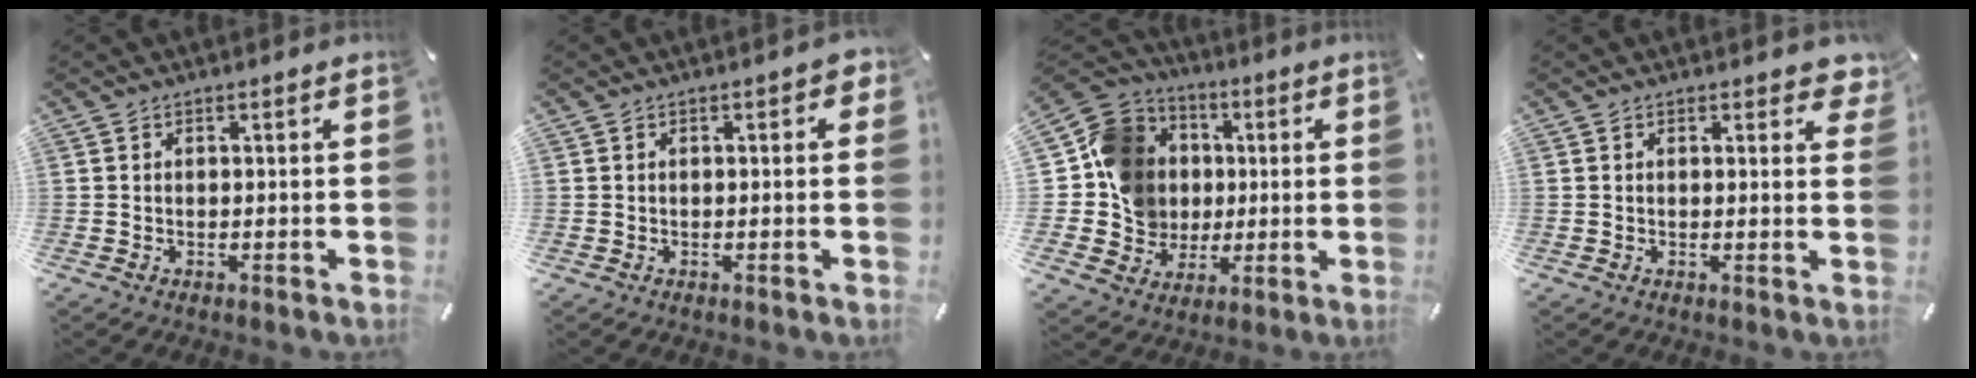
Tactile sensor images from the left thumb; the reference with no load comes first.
{"total": 1.4, "force": [-0.1, 1.0, 1.0], "torque": [-0.009, 0.004, -0.005]}
{"total": 14.9, "force": [0.8, 14.2, 4.4], "torque": [-0.067, 0.009, 0.024]}
{"total": 2.2, "force": [1.5, 1.0, 1.2], "torque": [-0.005, -0.006, 0.021]}